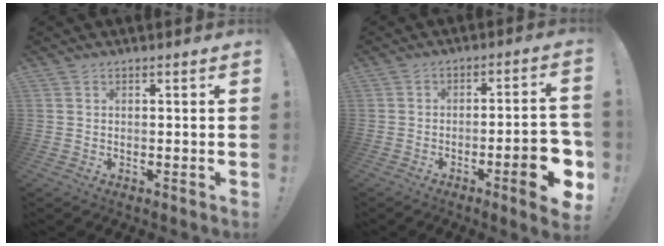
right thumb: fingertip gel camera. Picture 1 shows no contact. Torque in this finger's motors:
{"motor_torque": [2.01, 1.89, 1.02, -1.34, 0.16]}